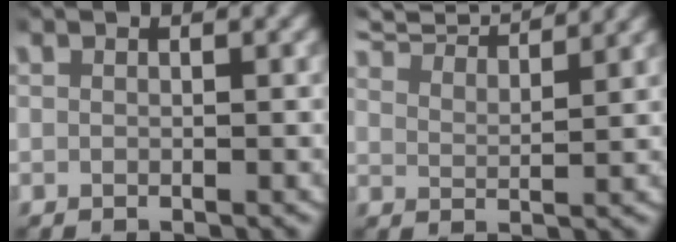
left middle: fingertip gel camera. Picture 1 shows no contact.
{"total": 8.2, "force": [7.3, 2.1, 3.1], "torque": [-0.054, 0.023, 0.111]}